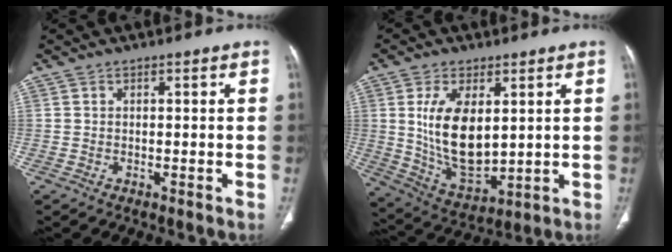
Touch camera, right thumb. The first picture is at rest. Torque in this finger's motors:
{"motor_torque": [0.86, 4.15, 1.57, 0.54, 0.47]}